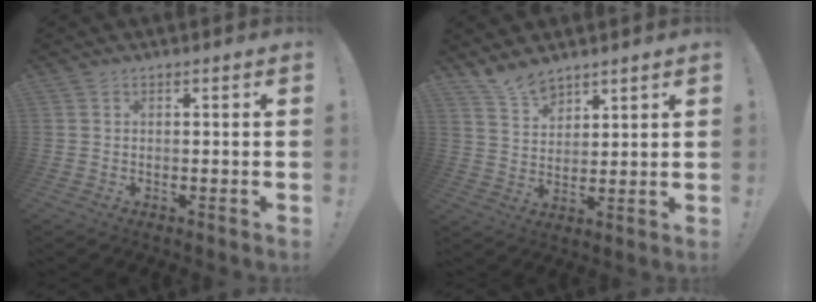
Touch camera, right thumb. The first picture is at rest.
{"total": 7.9, "force": [6.8, 3.3, 2.4], "torque": [-0.047, -0.042, 0.130]}